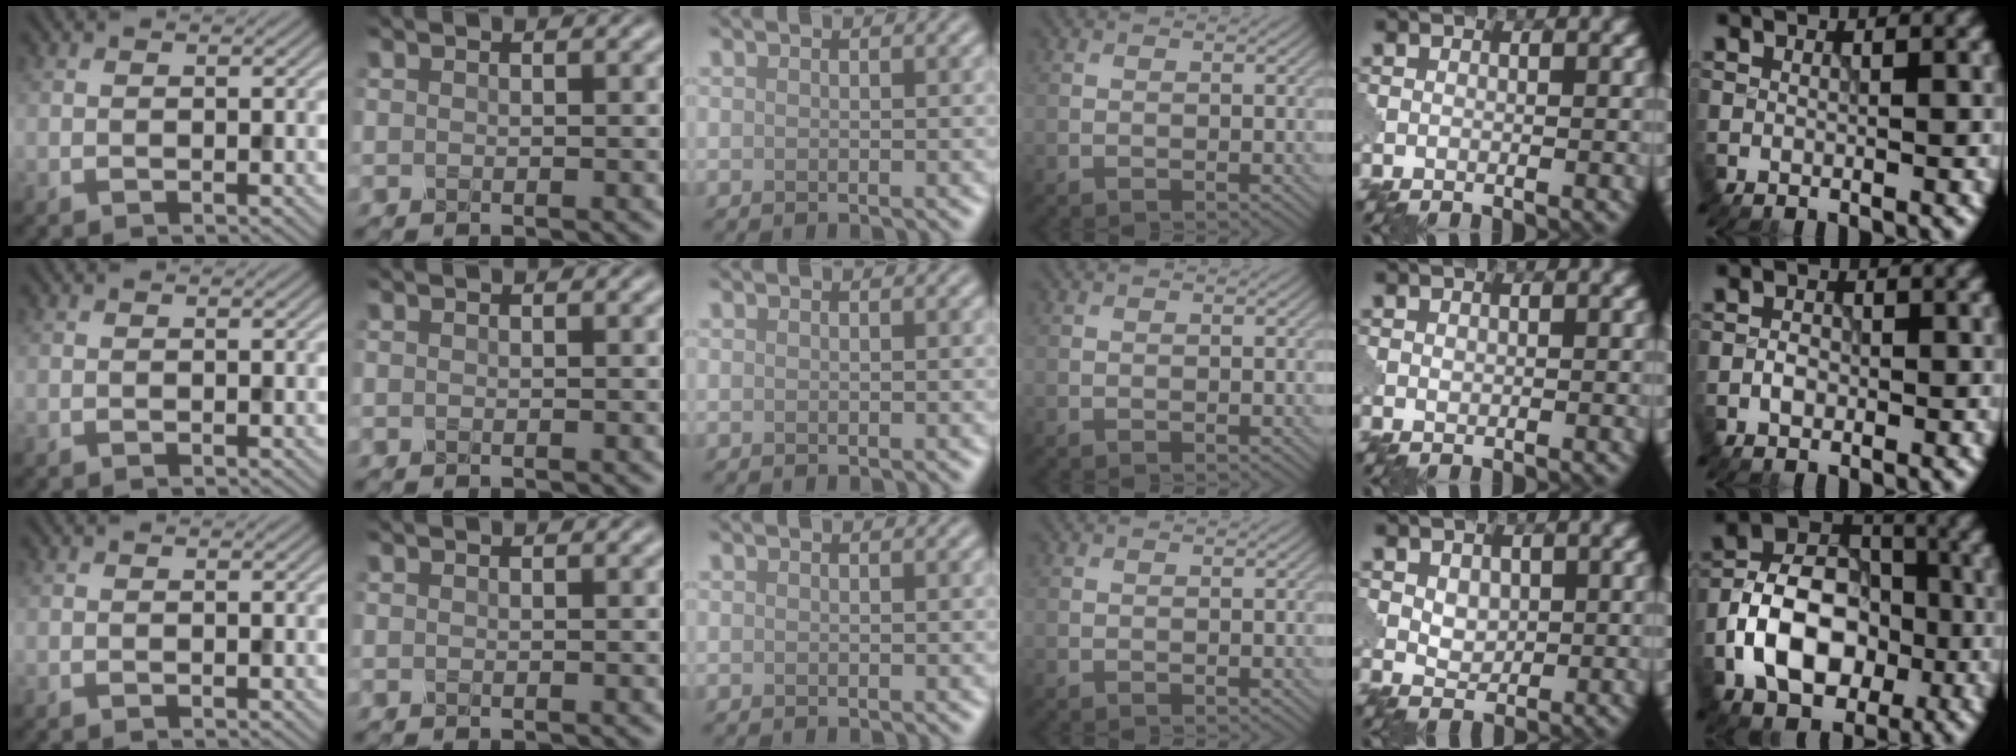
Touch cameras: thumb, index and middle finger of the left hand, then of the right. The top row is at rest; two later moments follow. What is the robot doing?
{"motion": "close", "object": "eyeshadow palette"}